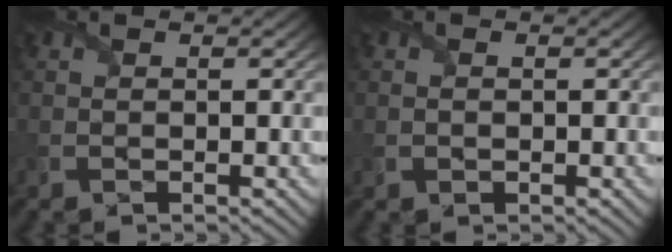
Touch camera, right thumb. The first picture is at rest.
{"total": 1.1, "force": [0.0, 0.9, 0.7], "torque": [-0.016, -0.003, 0.002]}